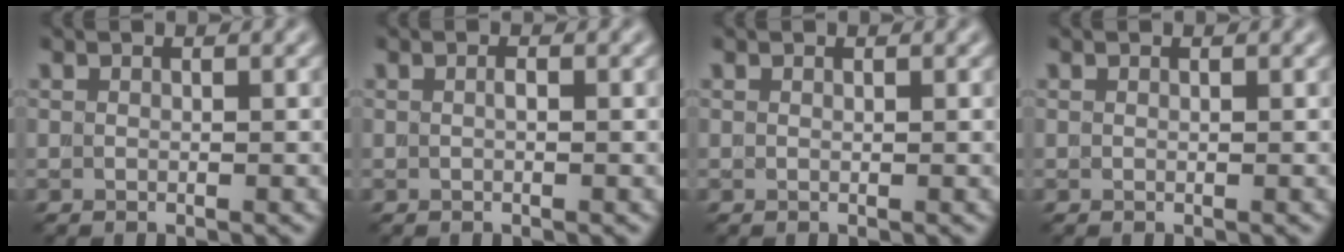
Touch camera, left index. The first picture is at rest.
{"total": 0.6, "force": [0.1, 0.1, 0.6], "torque": [-0.010, 0.001, 0.000]}
{"total": 0.0}
{"total": 0.0}